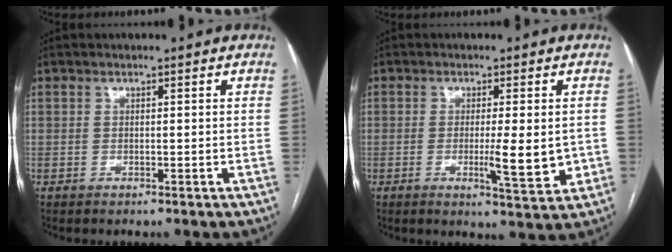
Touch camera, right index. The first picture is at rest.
{"total": 6.4, "force": [-0.8, 1.1, 6.2], "torque": [-0.090, -0.009, -0.011]}